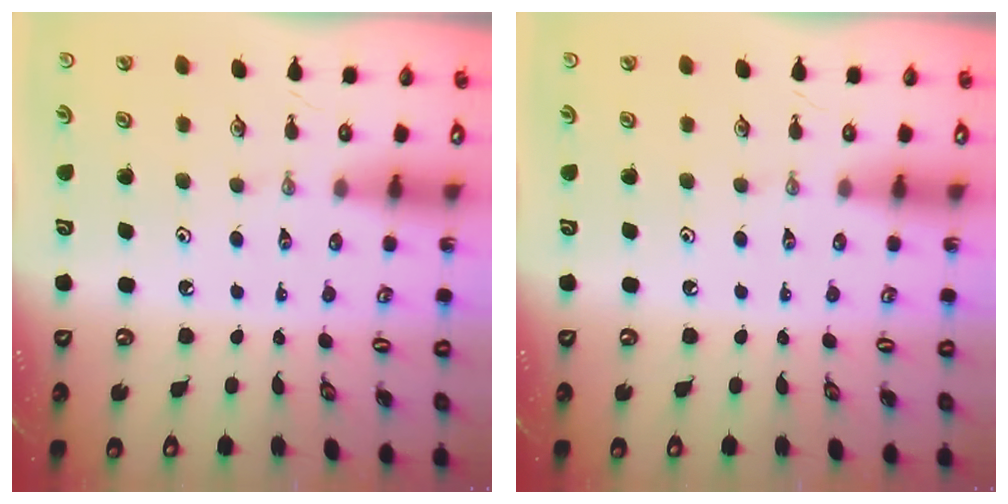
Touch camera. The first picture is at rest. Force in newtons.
{"total": 0.0}